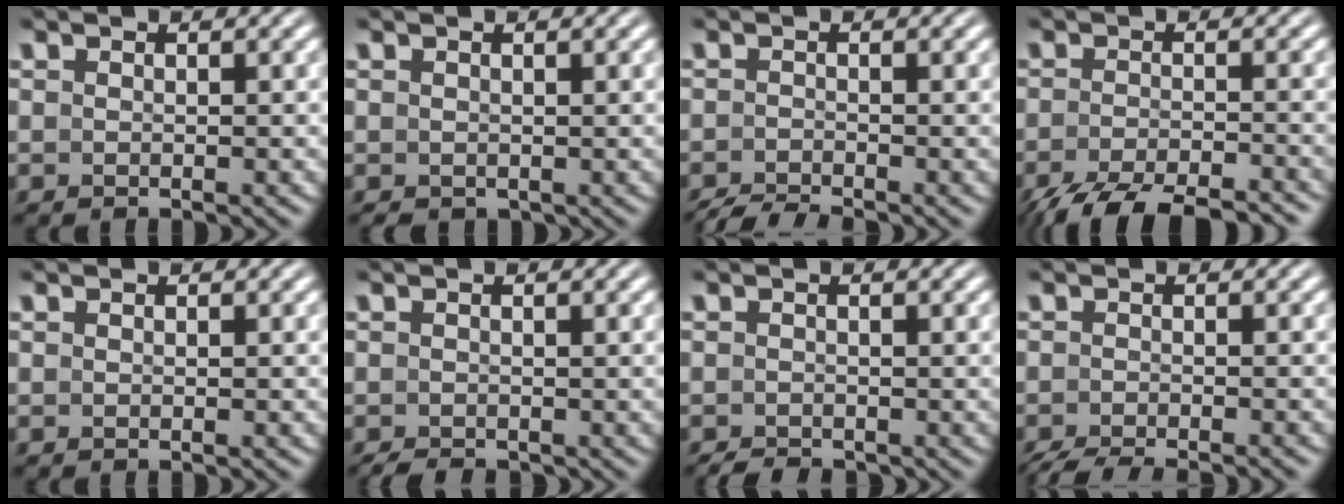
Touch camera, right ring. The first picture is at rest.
{"total": 1.0, "force": [-0.5, 0.8, 0.1], "torque": [-0.002, -0.013, 0.000]}
{"total": 2.9, "force": [-2.8, 0.6, 0.7], "torque": [-0.006, -0.014, -0.041]}
{"total": 6.8, "force": [-5.8, 1.8, 3.1], "torque": [-0.049, -0.020, -0.080]}
{"total": 0.0}
{"total": 1.7, "force": [-1.6, 0.3, 0.4], "torque": [-0.004, -0.017, -0.019]}
{"total": 1.9, "force": [-1.9, 0.2, 0.2], "torque": [0.000, -0.017, -0.025]}
{"total": 5.6, "force": [-5.0, 1.5, 2.1], "torque": [-0.023, -0.014, -0.070]}